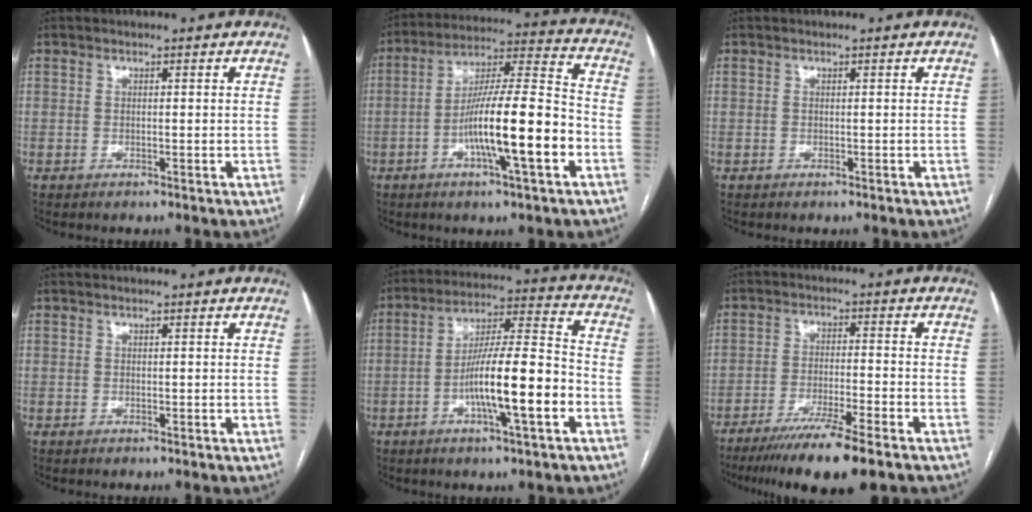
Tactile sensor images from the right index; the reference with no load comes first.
{"total": 16.0, "force": [-5.1, 1.1, 15.2], "torque": [-0.263, 0.005, -0.085]}
{"total": 0.0}
{"total": 0.0}
{"total": 14.1, "force": [-4.6, 1.1, 13.3], "torque": [-0.231, 0.008, -0.077]}
{"total": 12.2, "force": [-9.1, 0.1, 8.1], "torque": [-0.125, -0.031, -0.145]}